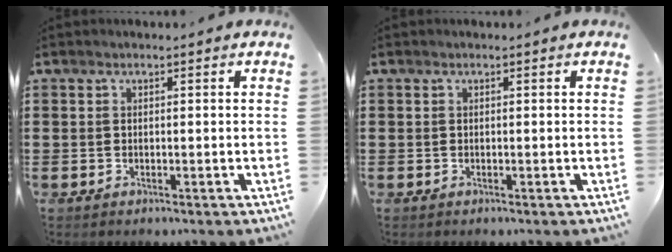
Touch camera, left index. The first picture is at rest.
{"total": 0.0}